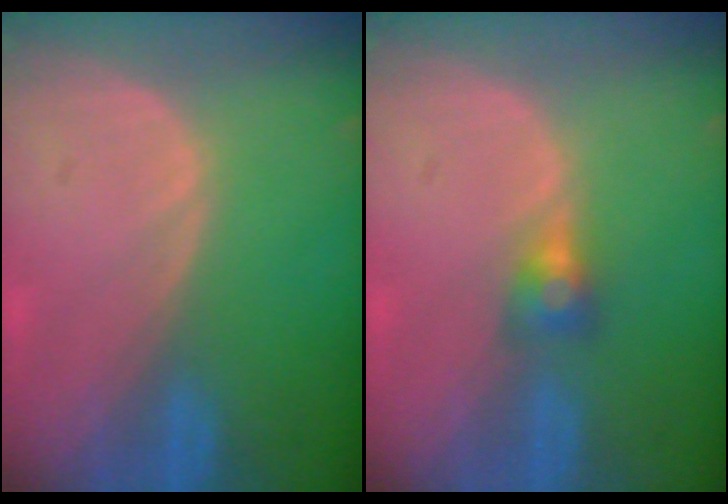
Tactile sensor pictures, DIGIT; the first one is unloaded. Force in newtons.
{"total": 2.9, "press": 2.5, "slide": 1.5}